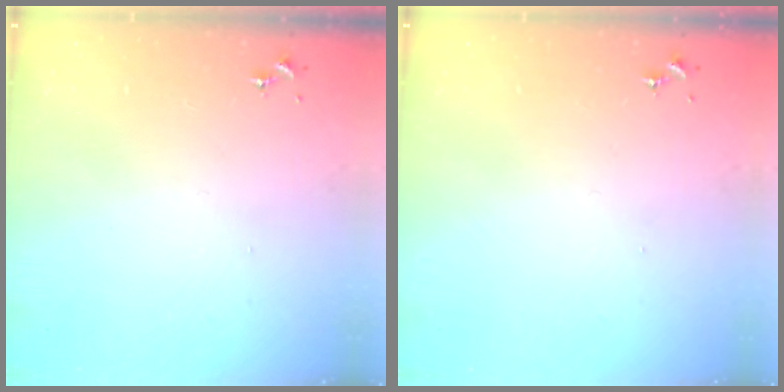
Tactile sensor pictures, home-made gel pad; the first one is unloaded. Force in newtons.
{"total": 0.0}